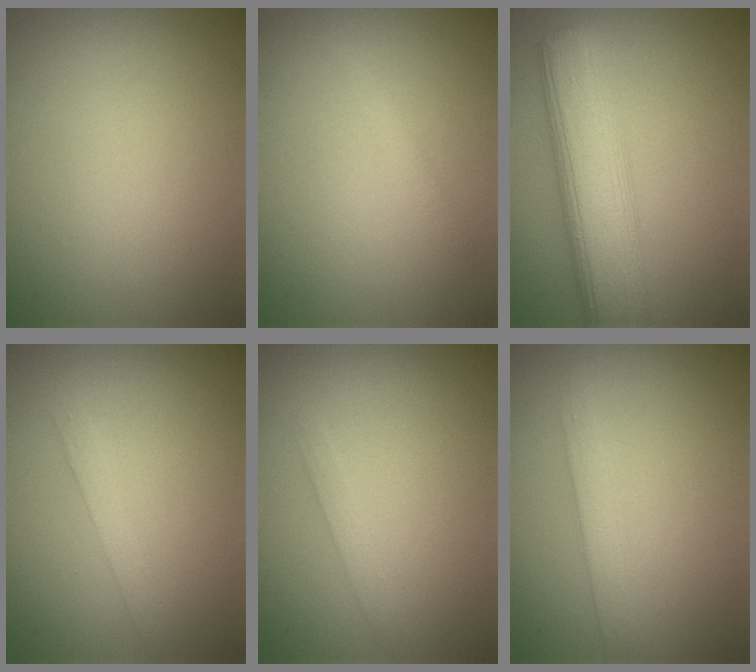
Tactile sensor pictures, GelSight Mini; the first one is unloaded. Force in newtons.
{"total": 1.0, "press": 1.0, "slide": 0.0}
{"total": 8.9, "press": 8.9, "slide": 0.3}
{"total": 1.7, "press": 1.7, "slide": 0.1}
{"total": 1.1, "press": 1.1, "slide": 0.0}
{"total": 2.0, "press": 2.0, "slide": 0.1}